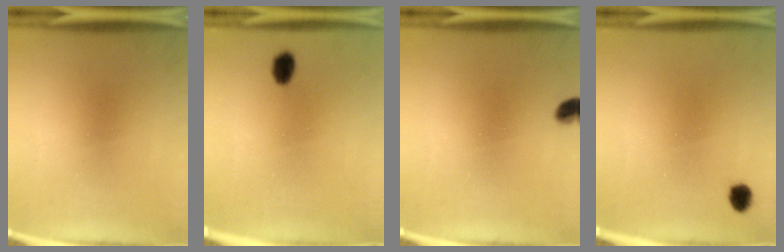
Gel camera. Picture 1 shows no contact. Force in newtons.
{"total": 3.2}
{"total": 2.9}
{"total": 2.4}